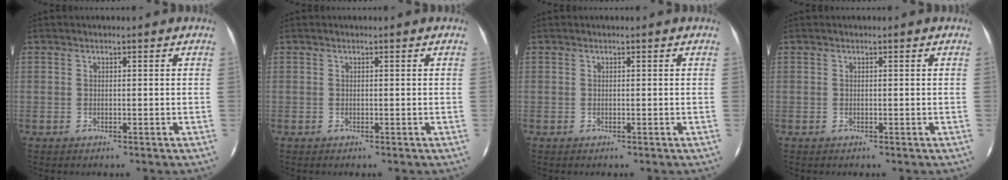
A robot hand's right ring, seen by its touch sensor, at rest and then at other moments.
{"total": 0.0}
{"total": 0.0}
{"total": 0.0}